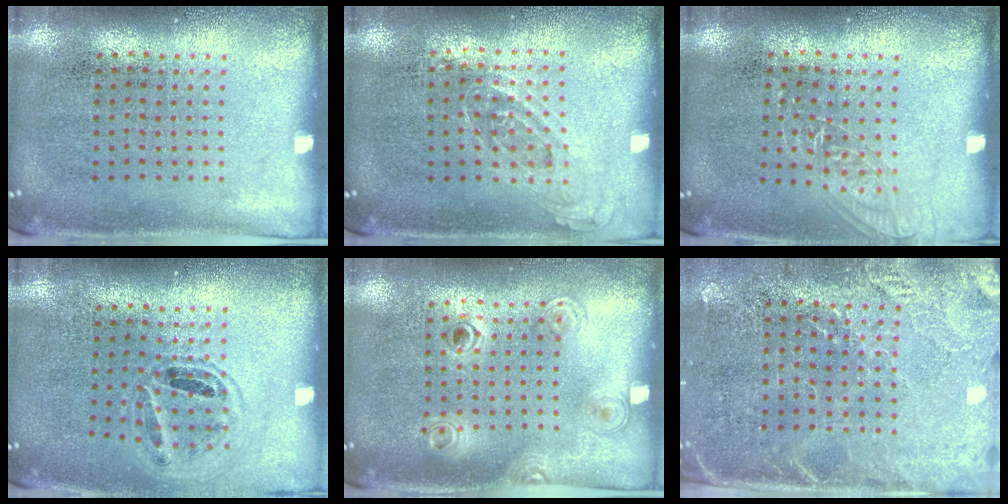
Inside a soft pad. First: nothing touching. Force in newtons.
{"total": 0.8, "press": 0.6, "slide": 0.5}
{"total": 1.2, "press": 1.1, "slide": 0.4}
{"total": 0.8, "press": 0.8, "slide": 0.1}
{"total": 1.2, "press": 1.0, "slide": 0.6}
{"total": 3.1, "press": 2.8, "slide": 1.3}